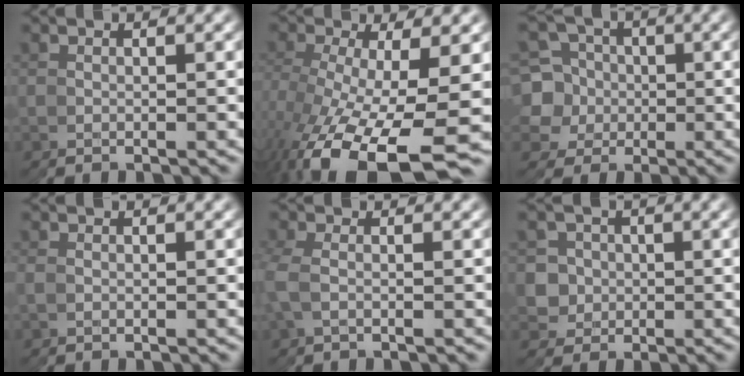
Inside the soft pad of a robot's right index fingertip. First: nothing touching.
{"total": 7.0, "force": [-2.4, 2.7, 6.0], "torque": [-0.137, -0.021, -0.016]}
{"total": 12.8, "force": [0.7, 12.1, 4.1], "torque": [-0.072, -0.029, 0.010]}
{"total": 0.6, "force": [-0.1, -0.2, -0.6], "torque": [0.006, 0.001, -0.002]}
{"total": 1.6, "force": [1.0, 0.3, -1.2], "torque": [0.003, 0.011, 0.008]}
{"total": 7.6, "force": [0.3, 7.6, 0.7], "torque": [-0.010, -0.025, 0.007]}